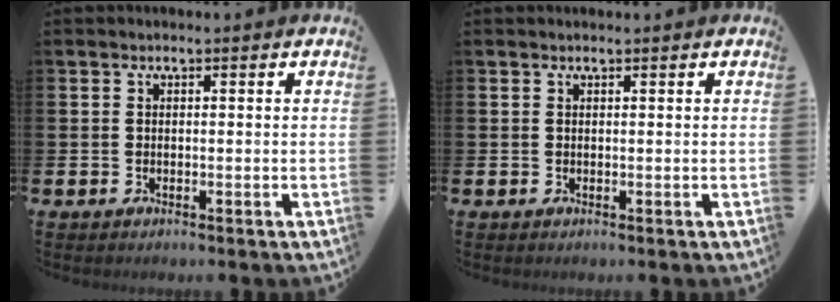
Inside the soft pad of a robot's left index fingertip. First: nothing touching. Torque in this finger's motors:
{"motor_torque": [-0.56, -0.72, -0.49, 0.02]}